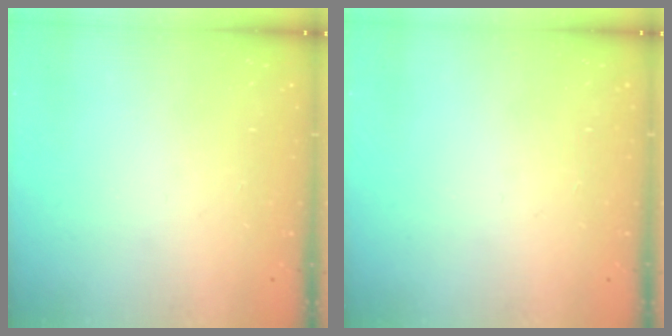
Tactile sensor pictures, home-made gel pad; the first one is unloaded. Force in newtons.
{"total": 0.0}